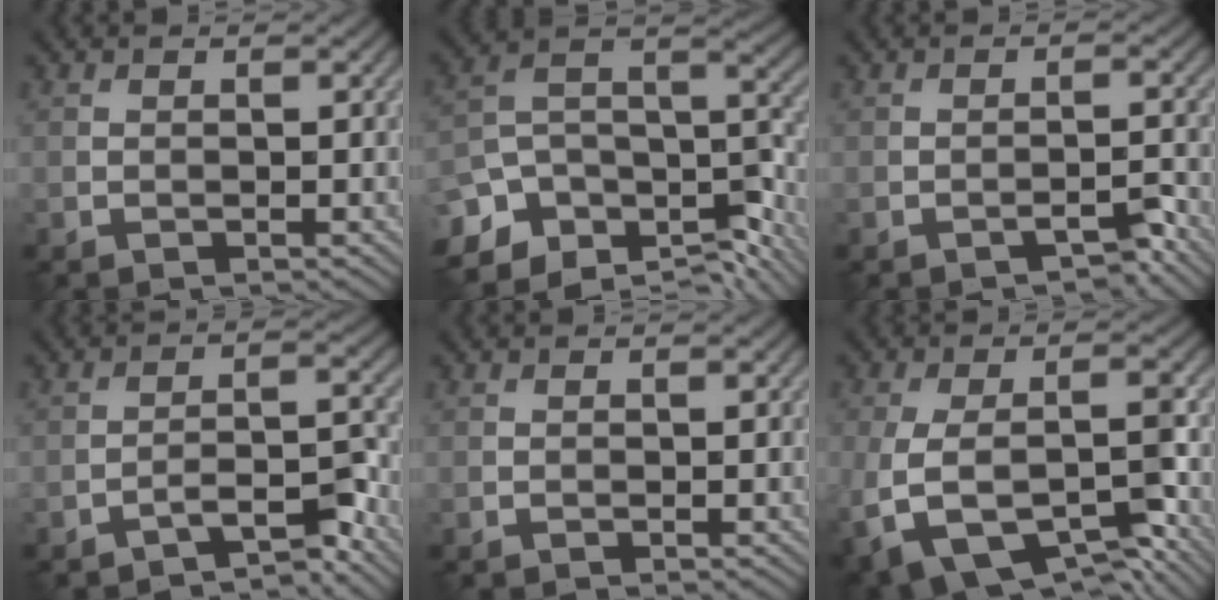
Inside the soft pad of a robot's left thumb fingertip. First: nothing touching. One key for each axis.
{"total": 12.8, "fx": -7.8, "fy": 6.6, "fz": 7.6, "tx": -0.186, "ty": -0.029, "tz": -0.116}
{"total": 2.2, "fx": -1.8, "fy": 0.4, "fz": 1.2, "tx": -0.016, "ty": 0.007, "tz": -0.030}
{"total": 4.6, "fx": -3.7, "fy": 0.6, "fz": 2.6, "tx": -0.038, "ty": 0.017, "tz": -0.064}
{"total": 0.0}
{"total": 11.0, "fx": -5.2, "fy": 5.7, "fz": 7.9, "tx": -0.168, "ty": -0.040, "tz": -0.071}